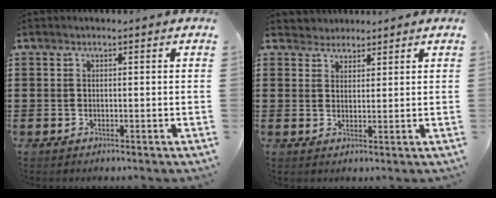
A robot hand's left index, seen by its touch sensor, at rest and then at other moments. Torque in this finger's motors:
{"motor_torque": [-0.02, -0.02, 0.07, 0.00]}